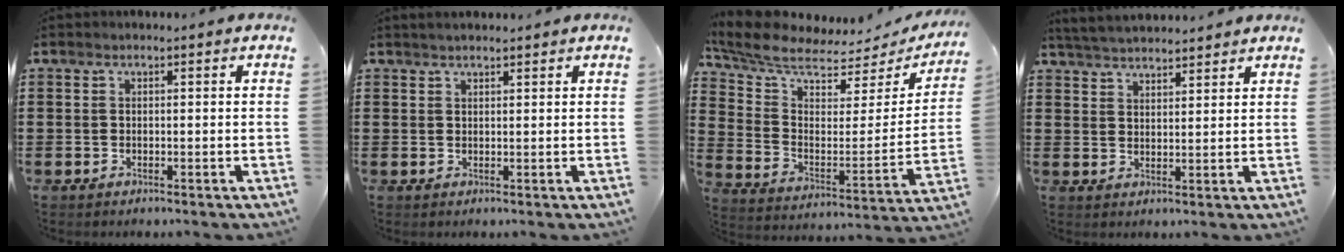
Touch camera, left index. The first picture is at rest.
{"total": 1.3, "force": [1.2, 0.2, 0.4], "torque": [-0.008, 0.001, 0.022]}
{"total": 6.2, "force": [5.4, 1.8, 2.5], "torque": [-0.078, -0.048, 0.090]}
{"total": 3.8, "force": [3.8, 0.1, 0.5], "torque": [-0.021, -0.010, 0.069]}